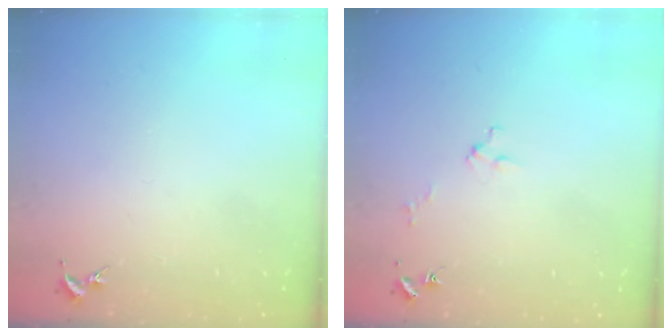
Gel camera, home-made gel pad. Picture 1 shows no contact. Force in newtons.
{"total": 2.0, "press": 2.0, "slide": 0.1}